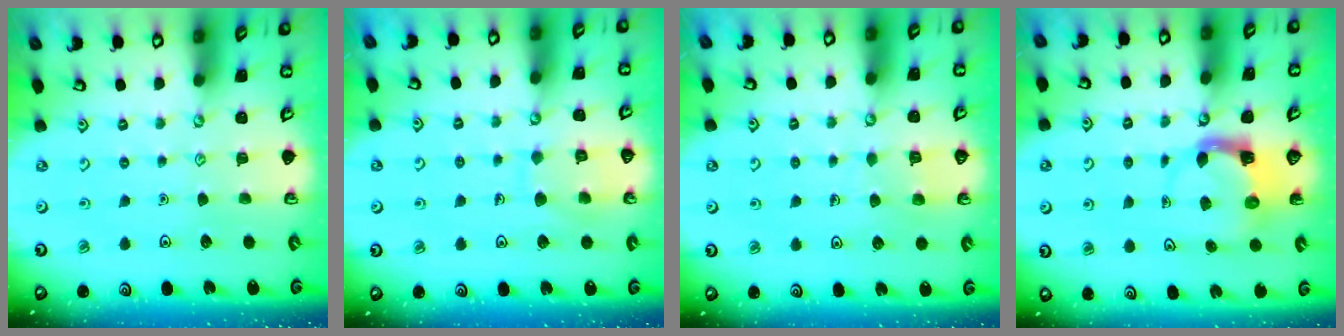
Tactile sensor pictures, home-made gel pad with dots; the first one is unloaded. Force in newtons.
{"total": 9.0, "press": 8.9, "slide": 0.8}
{"total": 4.8, "press": 4.8, "slide": 0.5}
{"total": 4.4, "press": 4.3, "slide": 0.9}